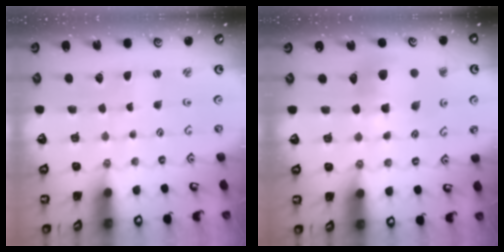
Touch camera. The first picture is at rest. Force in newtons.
{"total": 10.3, "press": 10.2, "slide": 1.4}